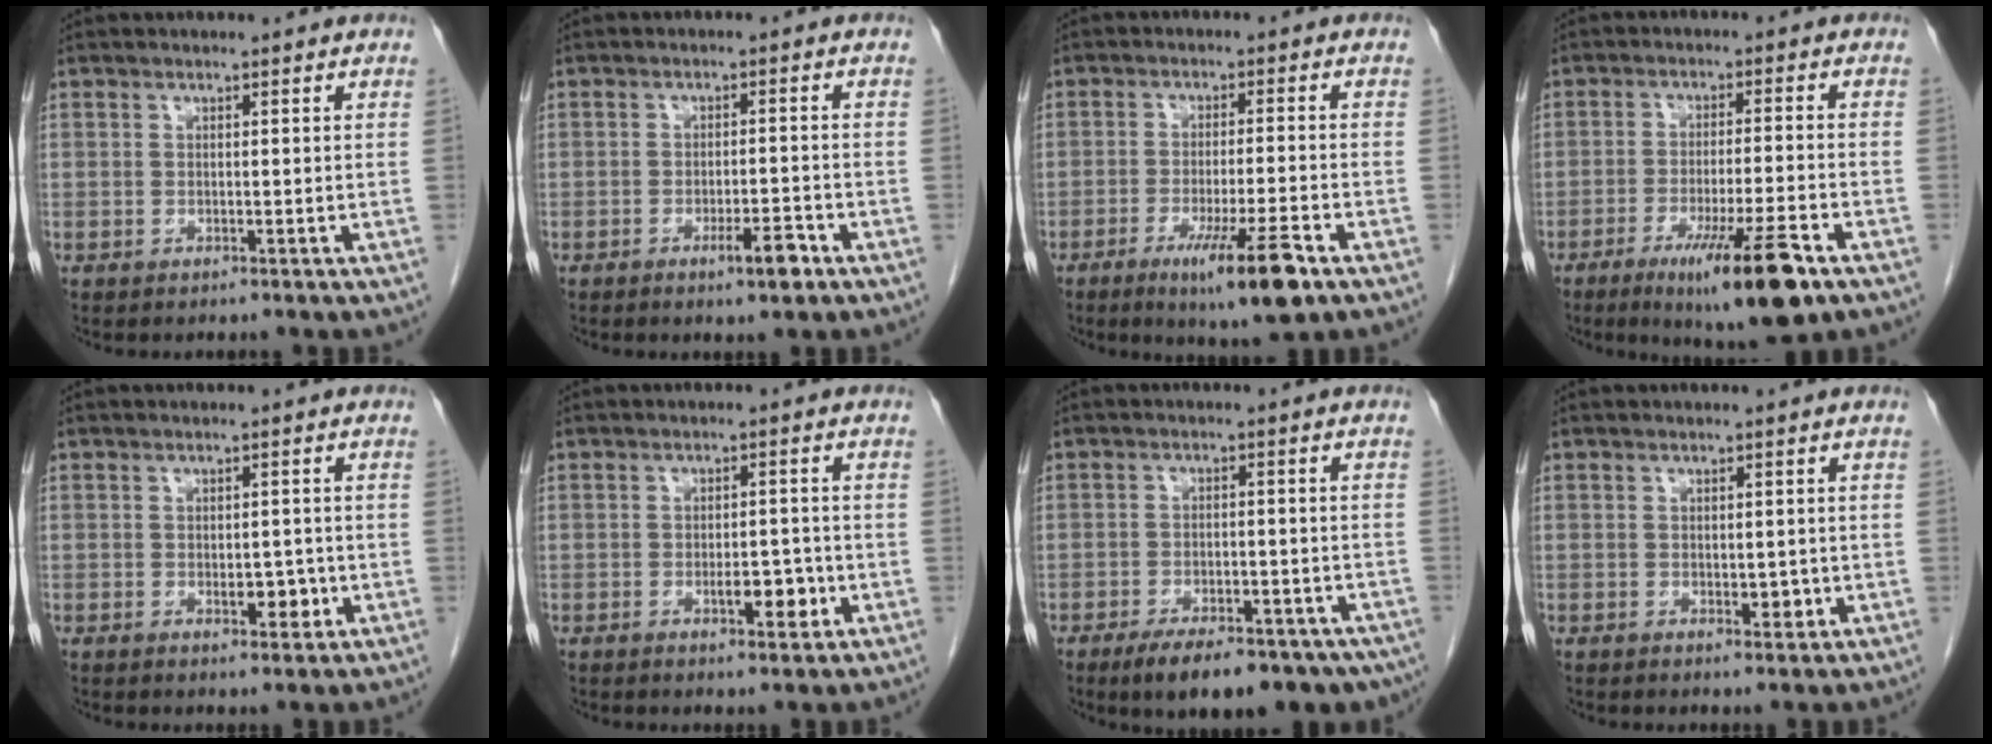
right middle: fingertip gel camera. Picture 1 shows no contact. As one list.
[{"total": 3.9, "force": [-2.2, 0.6, 3.1], "torque": [-0.048, -0.002, -0.033]}, {"total": 9.4, "force": [-5.2, 0.1, 7.8], "torque": [-0.129, -0.023, -0.081]}, {"total": 11.8, "force": [-6.7, 0.5, 9.7], "torque": [-0.156, -0.028, -0.103]}, {"total": 3.0, "force": [-0.8, 1.5, 2.5], "torque": [-0.029, 0.001, -0.006]}, {"total": 4.2, "force": [-1.5, 1.5, 3.6], "torque": [-0.050, 0.002, -0.015]}, {"total": 15.4, "force": [-10.8, 6.4, 8.9], "torque": [-0.103, -0.003, -0.144]}, {"total": 2.0, "force": [-0.4, 1.1, 1.6], "torque": [-0.018, -0.001, 0.000]}]